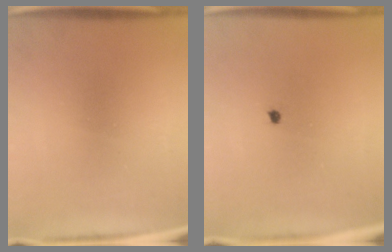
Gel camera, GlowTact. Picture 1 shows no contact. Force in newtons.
{"total": 0.5}